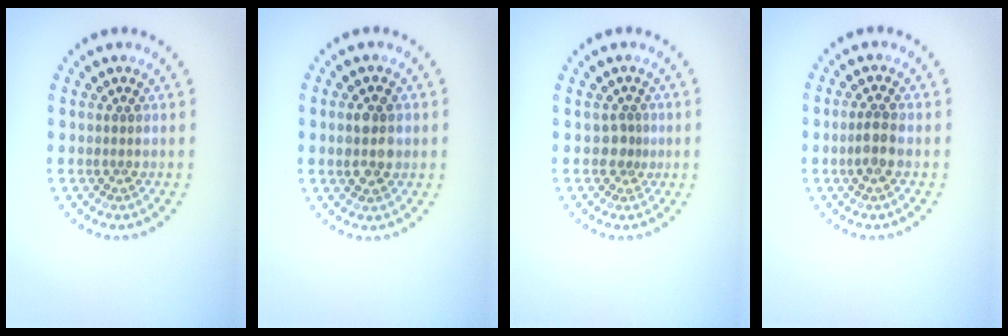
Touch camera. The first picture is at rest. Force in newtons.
{"total": 2.7, "press": 2.7, "slide": 0.1}
{"total": 1.1, "press": 0.7, "slide": 0.9}
{"total": 1.9, "press": 1.8, "slide": 0.7}